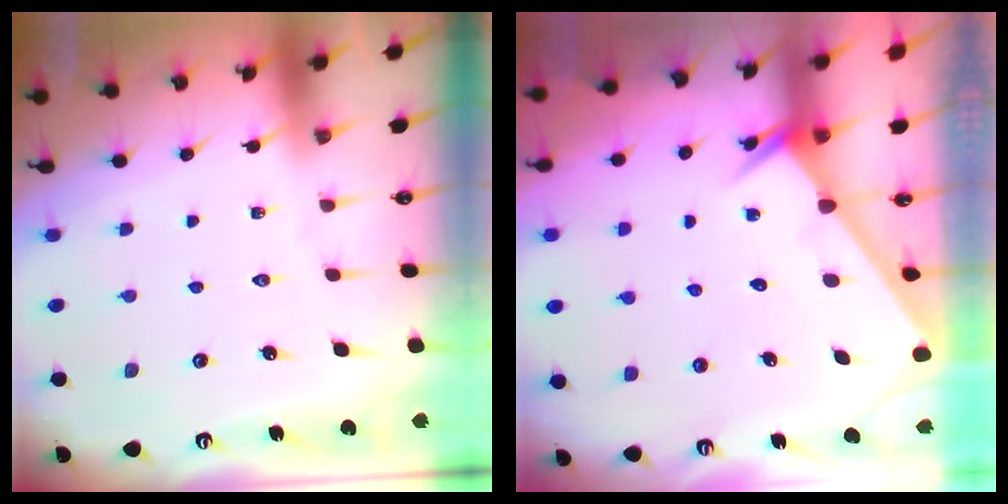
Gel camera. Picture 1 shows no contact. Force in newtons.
{"total": 2.6, "press": 2.6, "slide": 0.0}